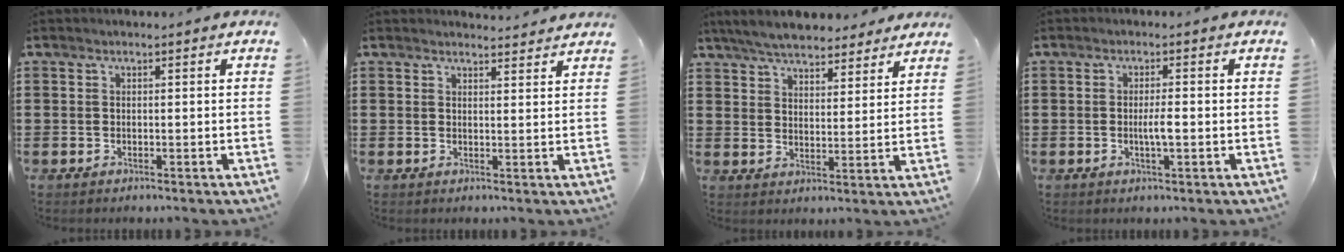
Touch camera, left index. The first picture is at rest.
{"total": 2.1, "force": [2.1, 0.2, 0.1], "torque": [-0.001, -0.007, 0.039]}
{"total": 6.1, "force": [5.7, 1.2, 1.5], "torque": [-0.052, -0.016, 0.105]}
{"total": 2.7, "force": [-0.4, 0.4, 2.7], "torque": [-0.049, -0.001, -0.007]}